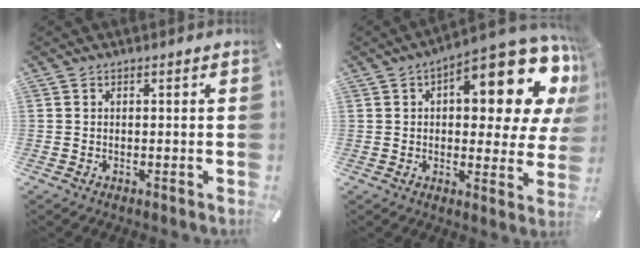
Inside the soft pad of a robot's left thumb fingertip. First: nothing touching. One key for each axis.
{"total": 17.8, "fx": 8.8, "fy": 7.3, "fz": 13.6, "tx": -0.167, "ty": -0.077, "tz": 0.139}